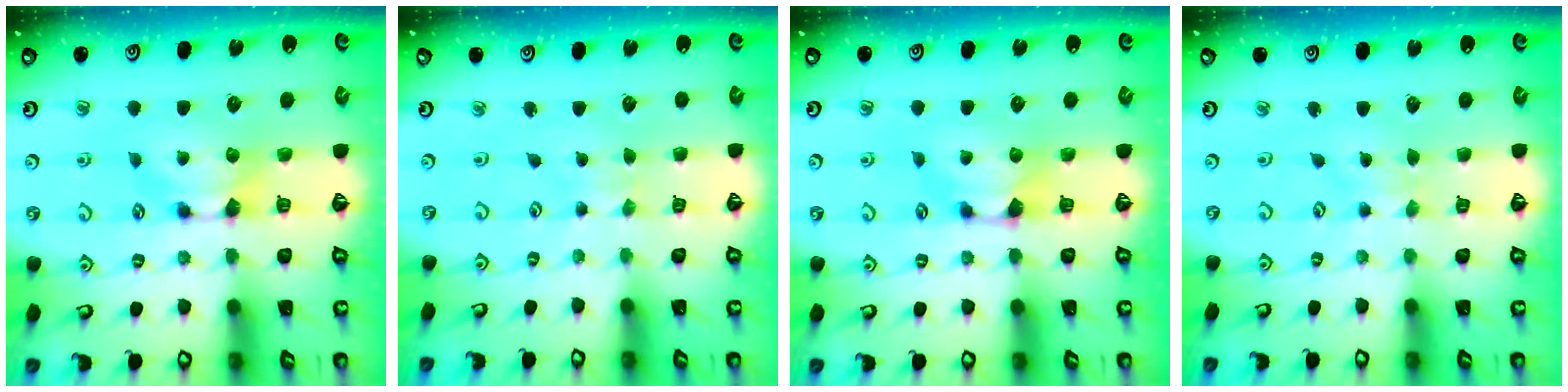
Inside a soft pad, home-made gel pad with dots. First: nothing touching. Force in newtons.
{"total": 3.6, "press": 3.6, "slide": 0.1}
{"total": 0.9, "press": 0.6, "slide": 0.7}
{"total": 2.8, "press": 2.8, "slide": 0.2}